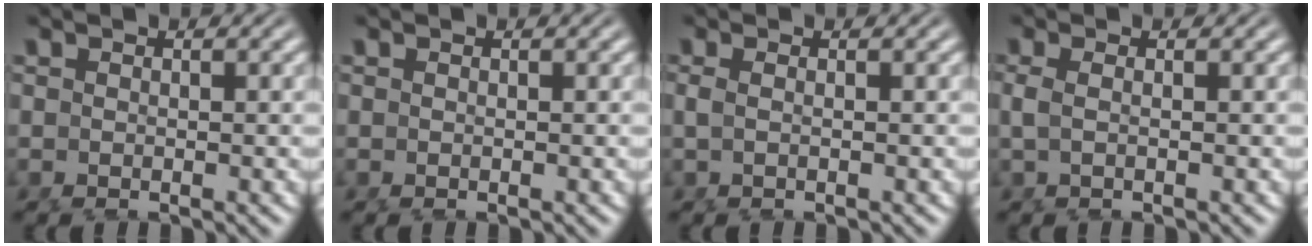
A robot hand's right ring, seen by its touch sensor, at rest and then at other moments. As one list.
[{"total": 0.0}, {"total": 1.0, "force": [-0.2, -0.4, 0.9], "torque": [-0.023, -0.009, 0.003]}, {"total": 1.3, "force": [-0.2, -0.1, 1.3], "torque": [-0.036, -0.010, 0.004]}]